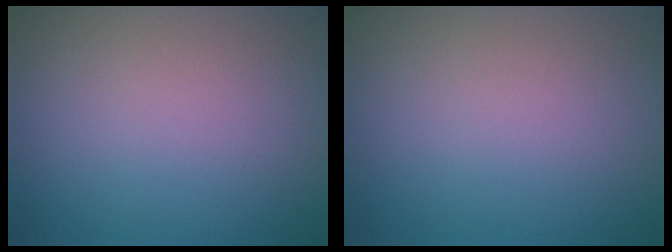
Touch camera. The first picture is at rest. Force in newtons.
{"total": 0.0}